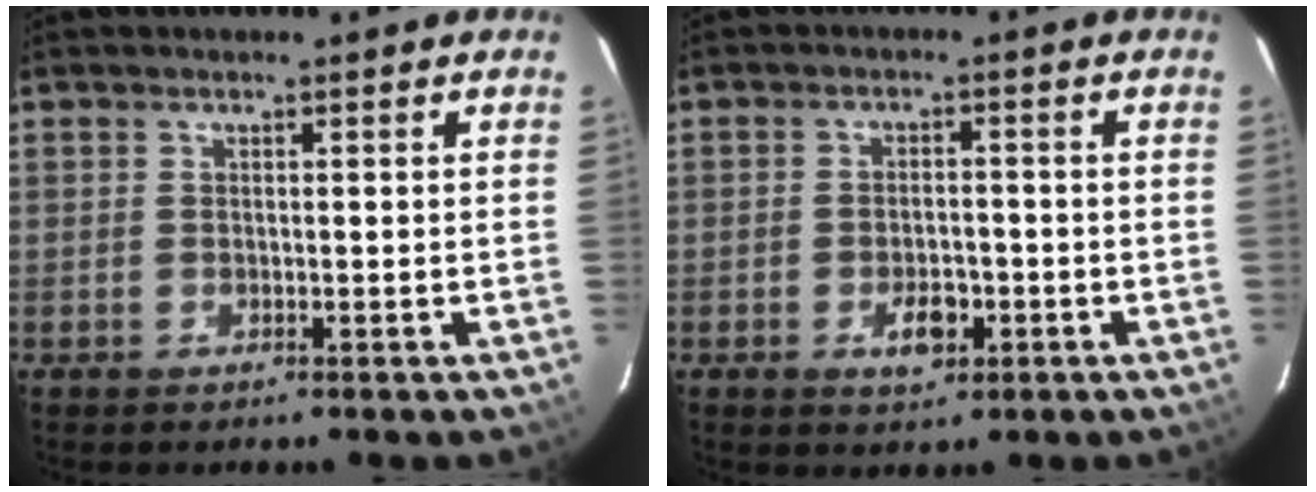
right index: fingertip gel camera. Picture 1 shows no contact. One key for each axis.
{"total": 5.1, "fx": -2.1, "fy": 2.8, "fz": 3.7, "tx": -0.069, "ty": -0.001, "tz": -0.029}